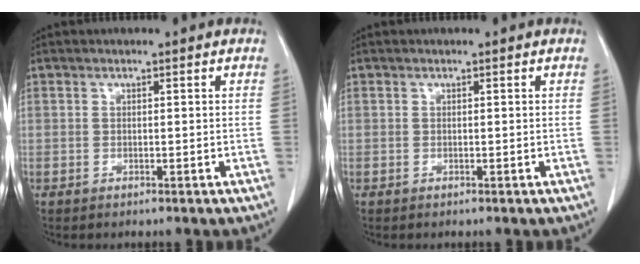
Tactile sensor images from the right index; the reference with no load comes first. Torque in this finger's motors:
{"motor_torque": [0.00, 0.00, 0.00, 0.00]}